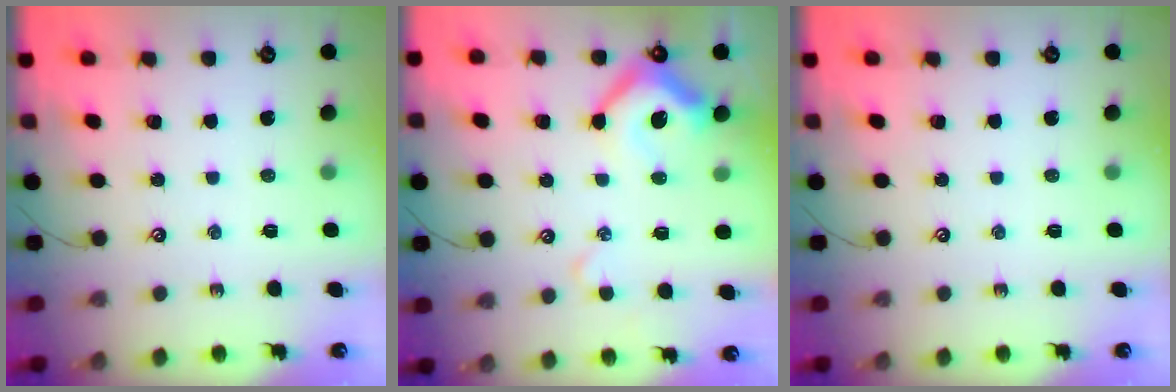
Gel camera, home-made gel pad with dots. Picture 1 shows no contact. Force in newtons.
{"total": 7.8, "press": 7.7, "slide": 1.5}
{"total": 0.0}